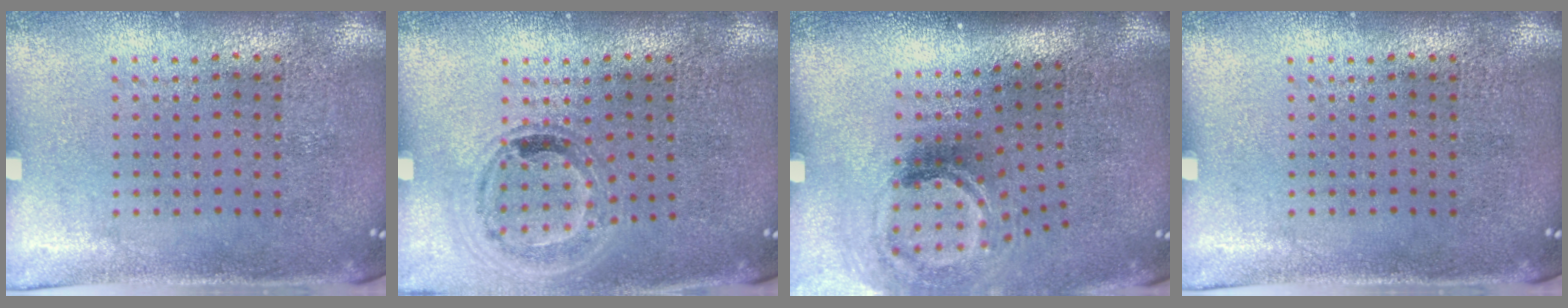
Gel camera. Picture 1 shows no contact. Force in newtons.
{"total": 1.0, "press": 1.0, "slide": 0.1}
{"total": 2.0, "press": 1.3, "slide": 1.6}
{"total": 0.0}